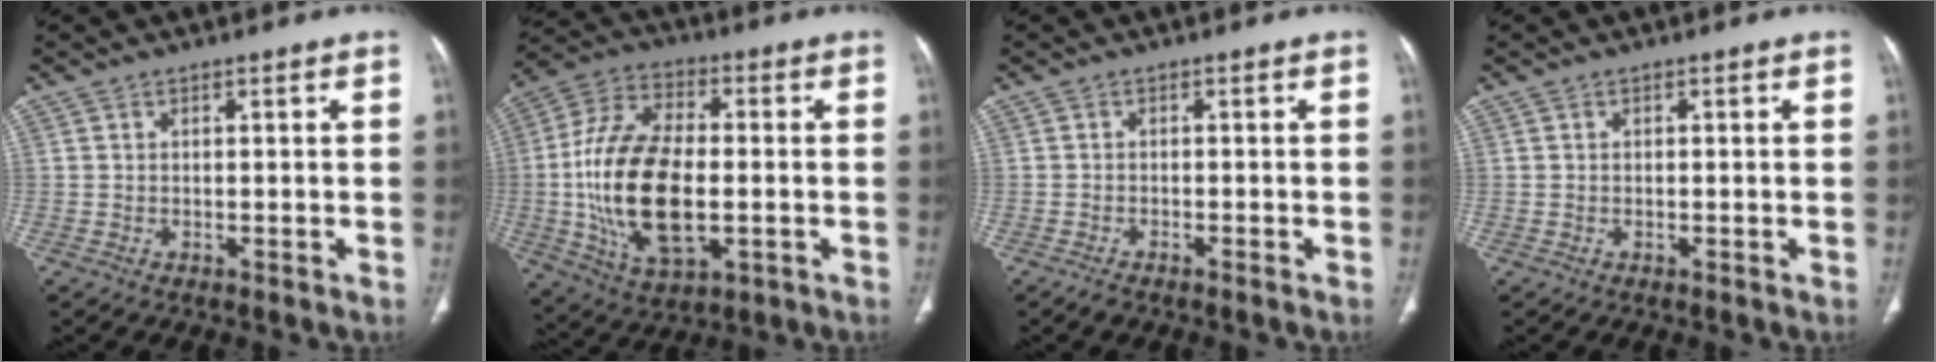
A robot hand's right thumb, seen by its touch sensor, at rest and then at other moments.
{"total": 20.9, "force": [-2.2, 11.0, 17.6], "torque": [-0.345, 0.009, -0.031]}
{"total": 1.8, "force": [-1.5, 0.3, 1.0], "torque": [-0.024, 0.003, -0.024]}
{"total": 0.0}